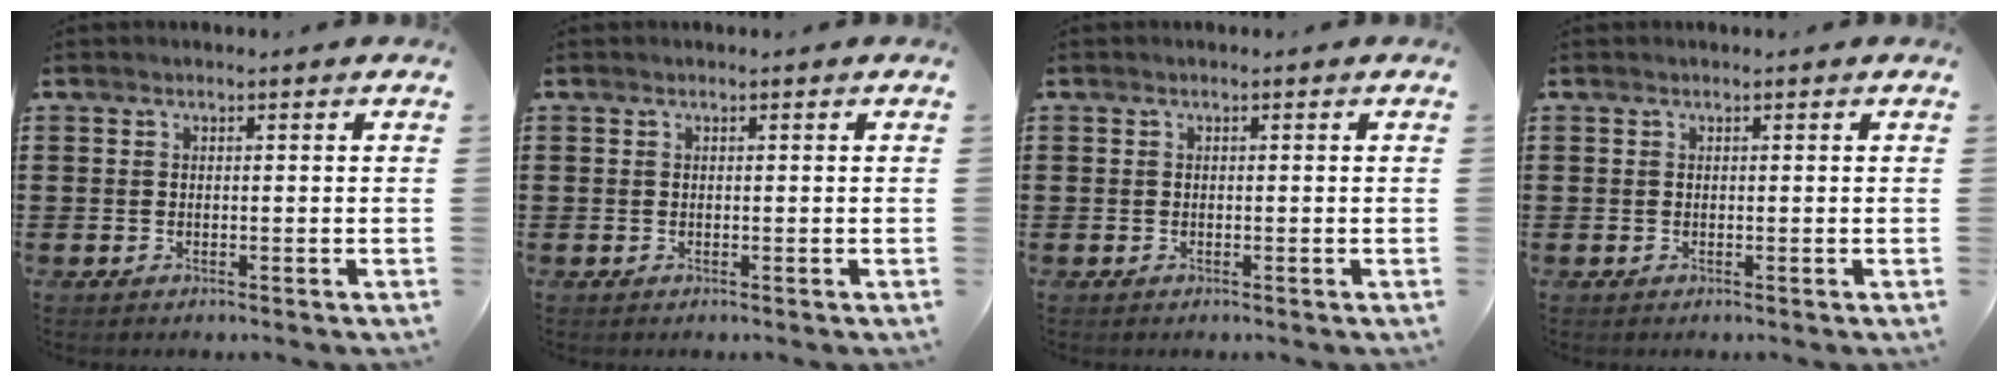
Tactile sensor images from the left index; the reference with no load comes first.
{"total": 0.0}
{"total": 0.0}
{"total": 0.0}